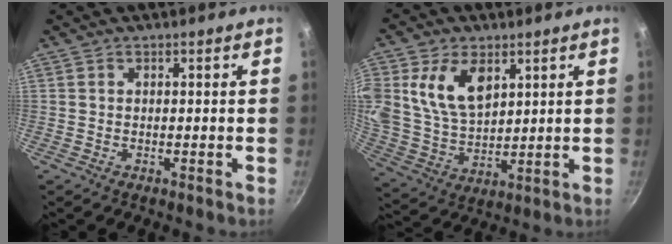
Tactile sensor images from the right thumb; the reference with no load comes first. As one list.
[{"total": 13.2, "force": [4.8, 8.4, 9.0], "torque": [-0.160, -0.028, 0.101]}]